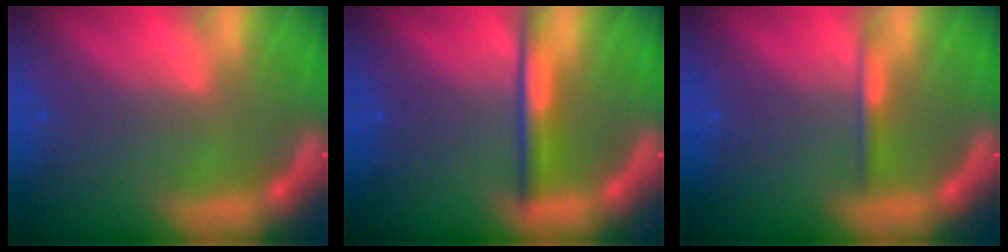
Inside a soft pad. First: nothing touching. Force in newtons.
{"total": 3.0}
{"total": 1.4}